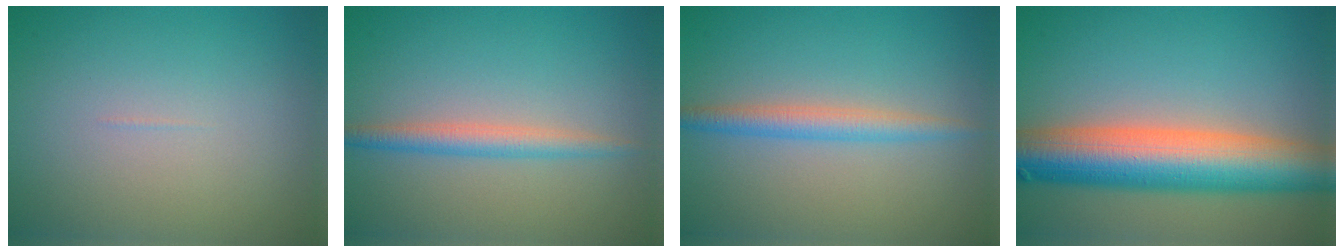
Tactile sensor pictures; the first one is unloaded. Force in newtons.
{"total": 2.3, "press": 2.3, "slide": 0.1}
{"total": 2.5, "press": 2.5, "slide": 0.1}
{"total": 10.6, "press": 10.6, "slide": 0.5}